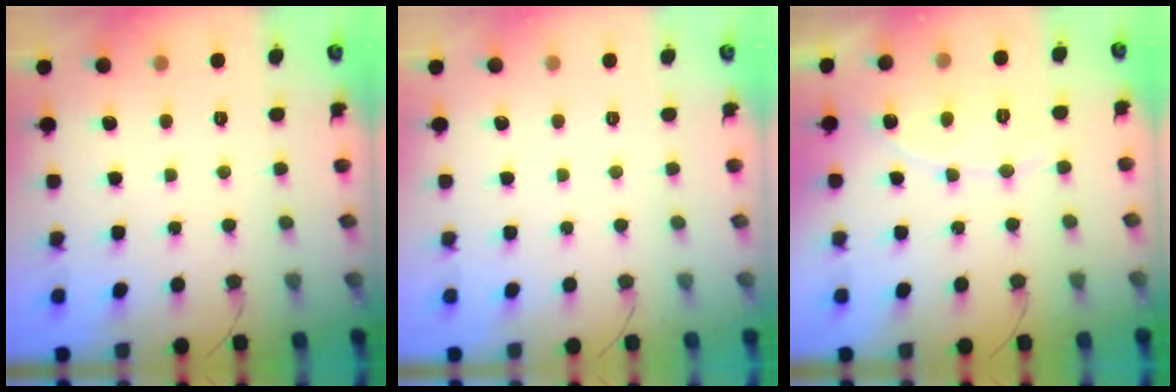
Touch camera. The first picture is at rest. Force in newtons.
{"total": 0.0}
{"total": 6.9, "press": 6.9, "slide": 0.6}